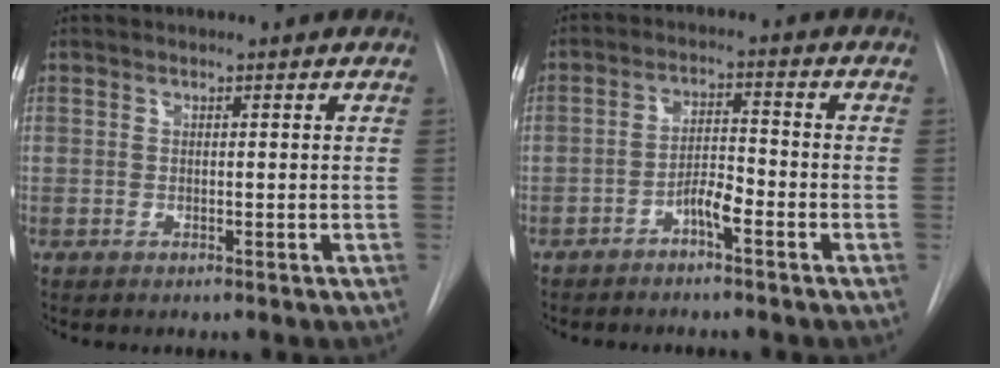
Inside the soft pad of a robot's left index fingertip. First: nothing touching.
{"total": 3.8, "force": [-2.7, 0.6, 2.6], "torque": [-0.047, 0.007, -0.047]}